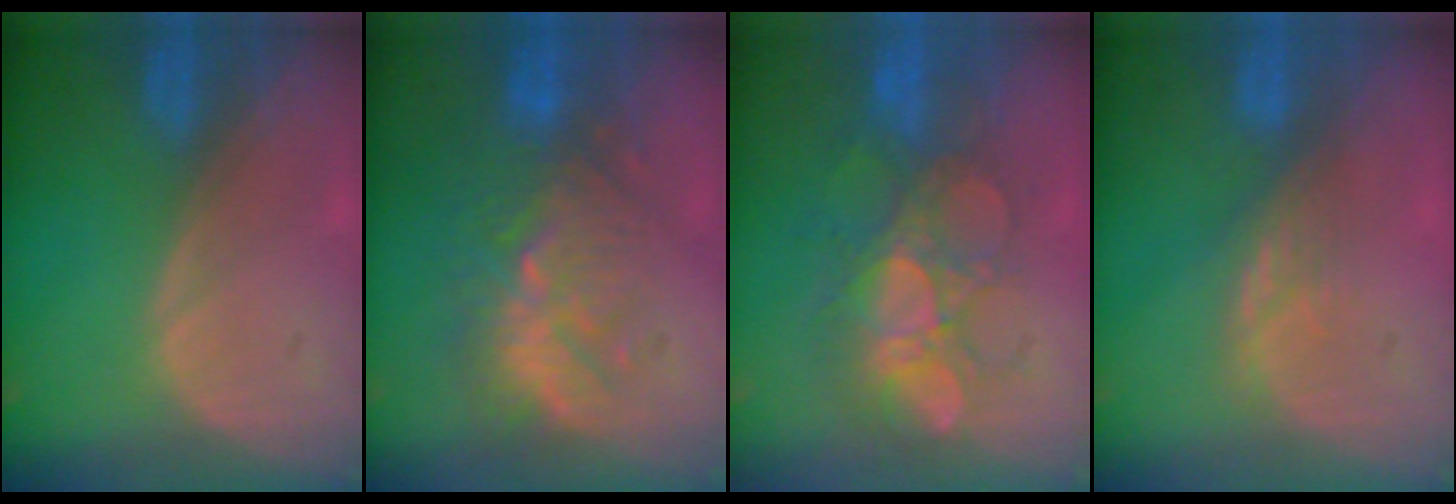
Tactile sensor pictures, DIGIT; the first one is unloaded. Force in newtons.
{"total": 9.0, "press": 8.9, "slide": 1.6}
{"total": 8.8, "press": 8.5, "slide": 2.3}
{"total": 3.3, "press": 3.0, "slide": 1.5}